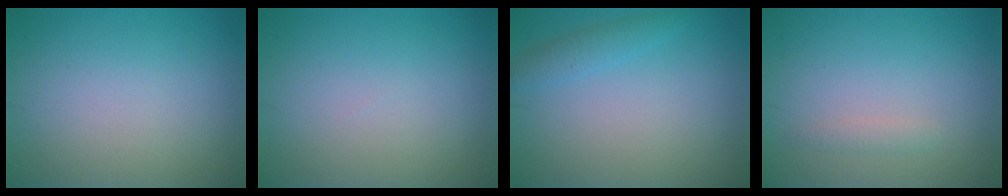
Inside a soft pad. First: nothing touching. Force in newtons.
{"total": 0.0}
{"total": 1.6, "press": 1.6, "slide": 0.1}
{"total": 0.9, "press": 0.9, "slide": 0.0}